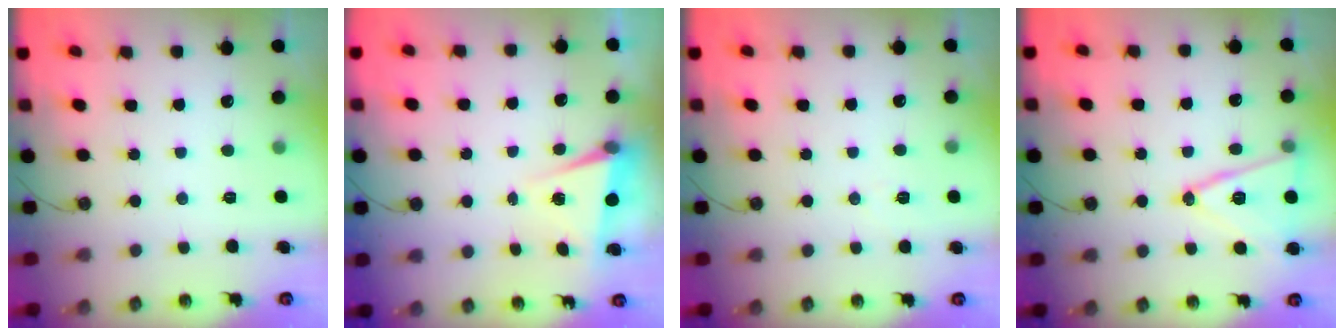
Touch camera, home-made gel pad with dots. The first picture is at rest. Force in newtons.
{"total": 4.5, "press": 3.4, "slide": 2.9}
{"total": 6.9, "press": 5.4, "slide": 4.3}
{"total": 14.9, "press": 14.6, "slide": 3.1}